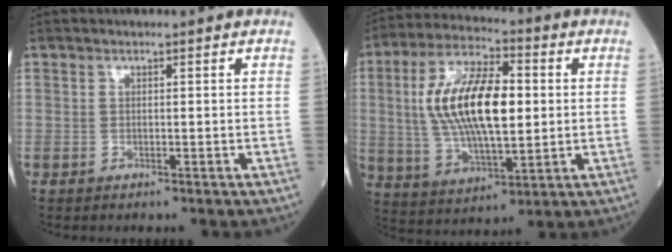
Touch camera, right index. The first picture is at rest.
{"total": 16.1, "force": [1.5, 5.7, 15.0], "torque": [-0.298, 0.010, 0.030]}